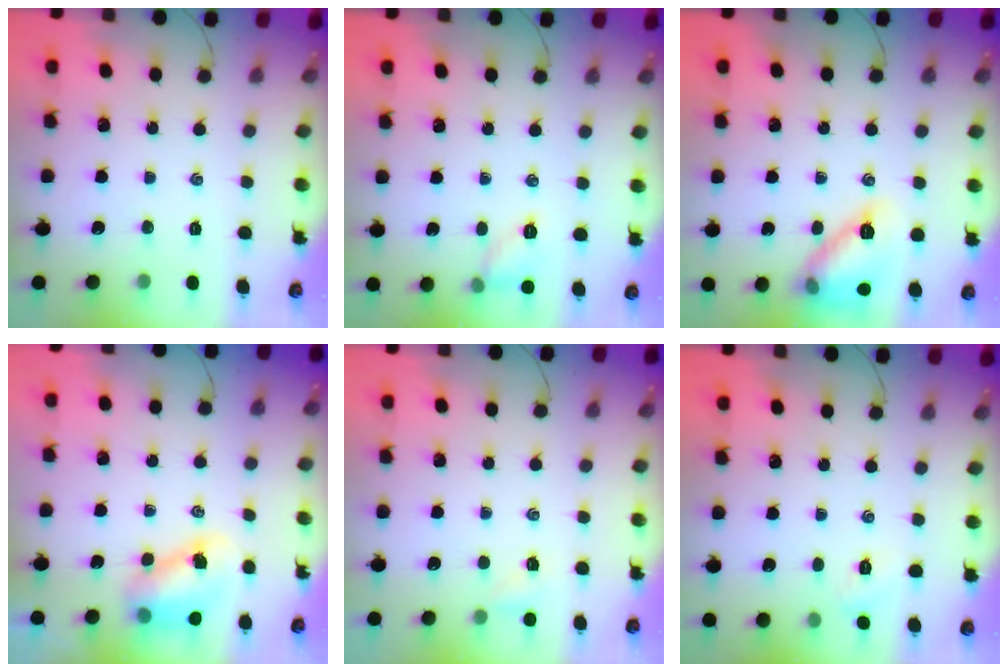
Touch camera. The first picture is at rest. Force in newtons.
{"total": 6.2, "press": 6.1, "slide": 1.0}
{"total": 12.9, "press": 12.9, "slide": 0.3}
{"total": 7.6, "press": 7.4, "slide": 1.7}
{"total": 1.7, "press": 1.7, "slide": 0.5}
{"total": 2.6, "press": 2.4, "slide": 0.8}